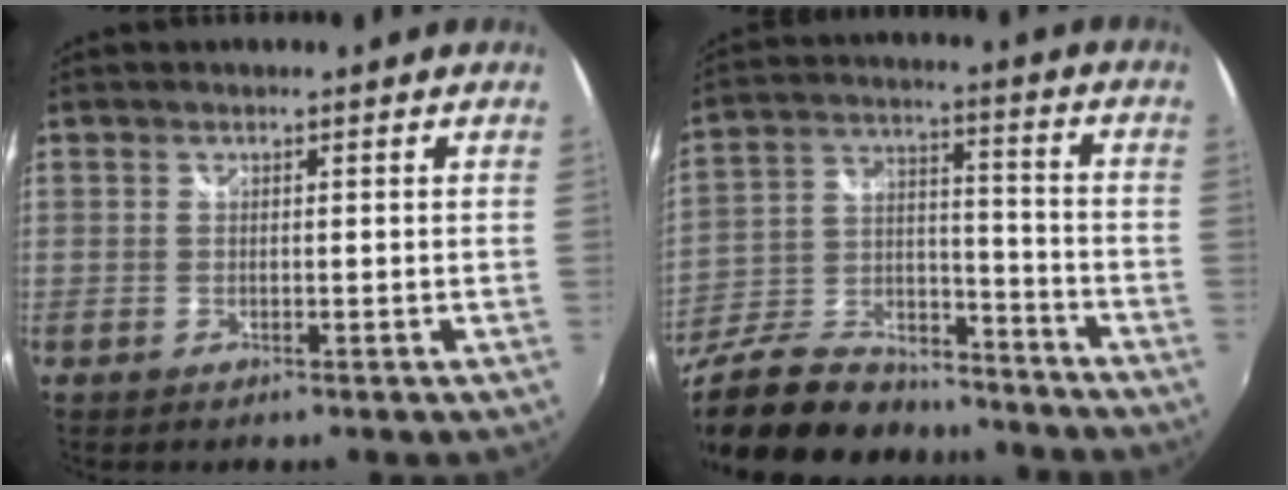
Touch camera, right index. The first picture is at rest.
{"total": 28.3, "force": [-21.6, 12.4, 13.6], "torque": [-0.302, 0.011, -0.333]}